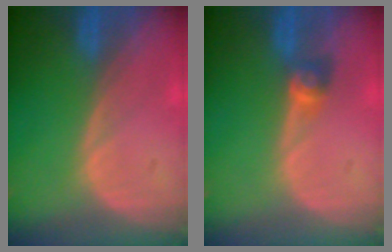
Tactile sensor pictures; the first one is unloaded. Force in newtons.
{"total": 2.6, "press": 2.4, "slide": 1.0}